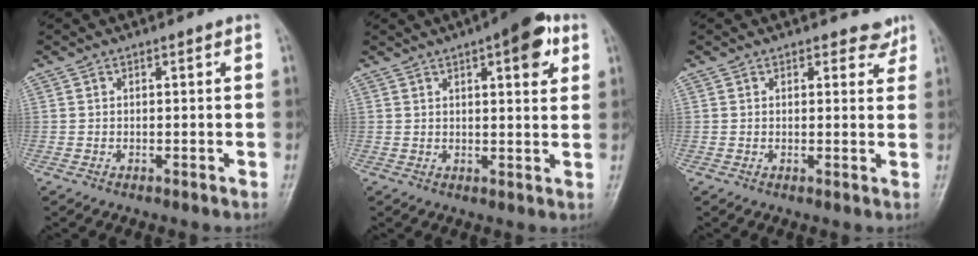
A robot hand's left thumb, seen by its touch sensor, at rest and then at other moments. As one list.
[{"total": 9.0, "force": [4.2, 3.1, 7.4], "torque": [-0.078, -0.010, 0.050]}, {"total": 2.8, "force": [2.3, 1.4, 0.4], "torque": [0.018, -0.016, 0.018]}]